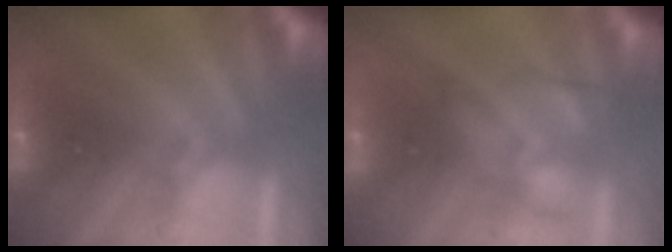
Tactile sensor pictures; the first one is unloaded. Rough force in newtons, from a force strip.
{"total": 2.3}